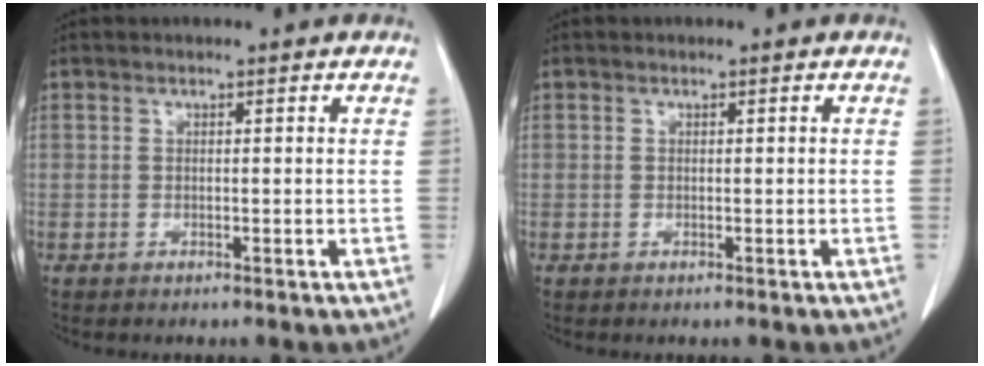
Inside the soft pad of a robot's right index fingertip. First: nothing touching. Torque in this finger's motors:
{"motor_torque": [-0.11, -0.03, -0.36, -0.12]}